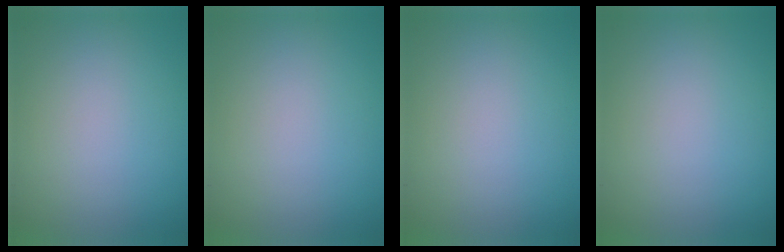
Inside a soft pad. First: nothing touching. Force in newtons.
{"total": 0.0}
{"total": 0.0}
{"total": 0.0}